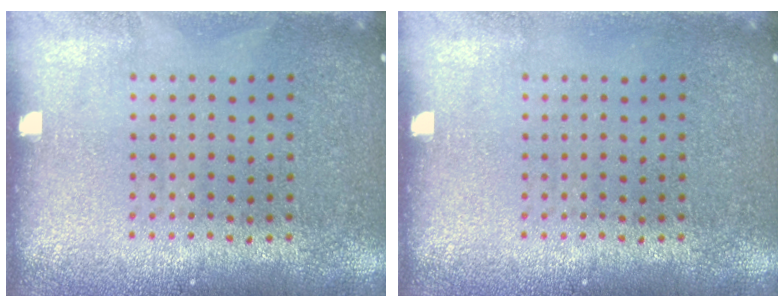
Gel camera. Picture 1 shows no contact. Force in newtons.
{"total": 0.0}